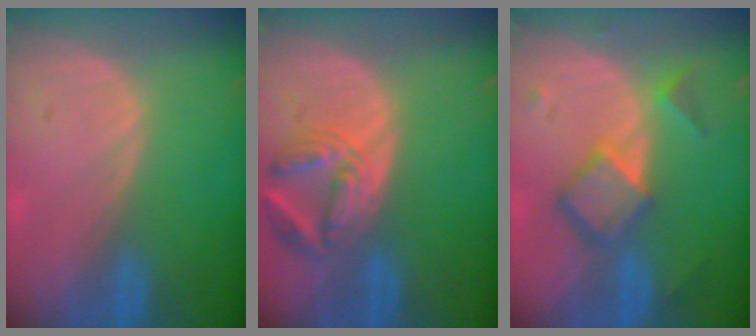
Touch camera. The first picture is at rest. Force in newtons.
{"total": 7.0, "press": 6.4, "slide": 2.8}
{"total": 6.9, "press": 6.0, "slide": 3.5}